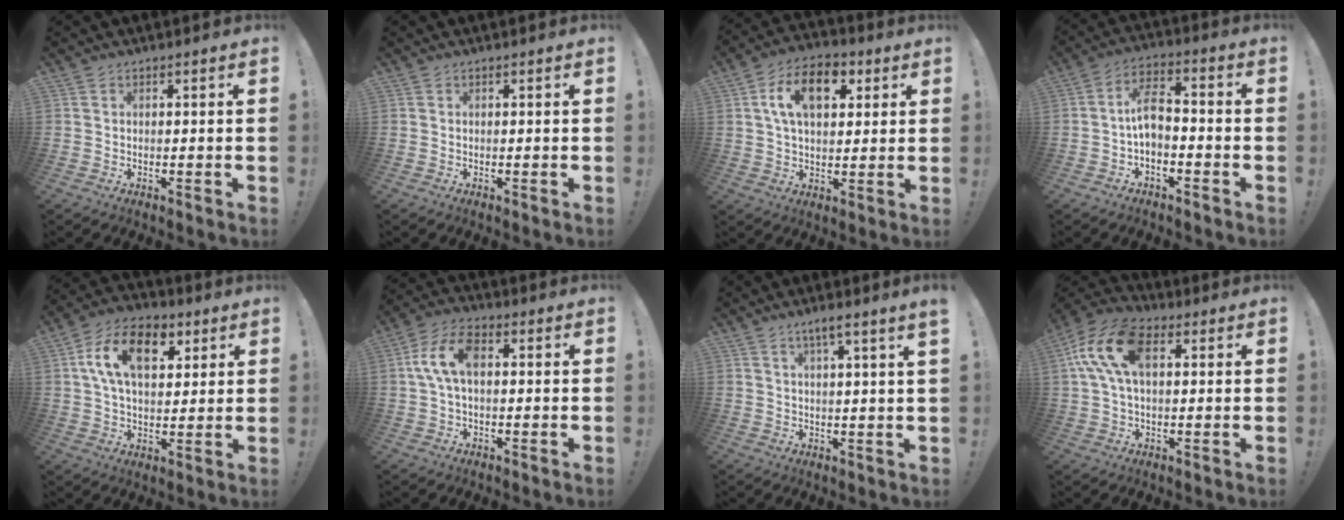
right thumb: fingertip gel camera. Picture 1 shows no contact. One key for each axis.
{"total": 0.0}
{"total": 13.8, "fx": 4.5, "fy": 8.4, "fz": 10.0, "tx": -0.156, "ty": 0.008, "tz": 0.083}
{"total": 7.7, "fx": -1.4, "fy": 4.2, "fz": 6.3, "tx": -0.110, "ty": 0.009, "tz": -0.023}
{"total": 15.8, "fx": 5.6, "fy": 9.7, "fz": 11.2, "tx": -0.174, "ty": -0.001, "tz": 0.101}
{"total": 9.4, "fx": 1.3, "fy": 5.0, "fz": 7.9, "tx": -0.158, "ty": 0.008, "tz": 0.025}
{"total": 4.2, "fx": 2.5, "fy": -1.0, "fz": 3.2, "tx": -0.054, "ty": -0.012, "tz": 0.037}
{"total": 15.3, "fx": 4.2, "fy": 9.0, "fz": 11.7, "tx": -0.239, "ty": 0.009, "tz": 0.078}